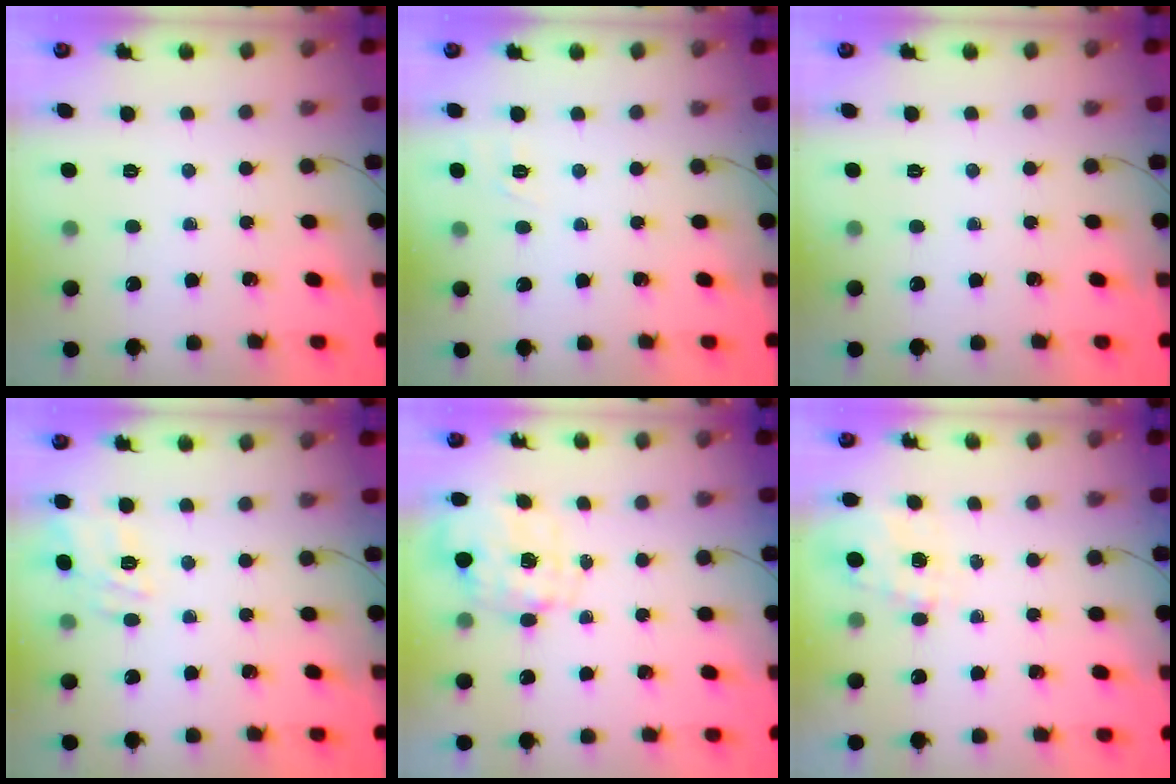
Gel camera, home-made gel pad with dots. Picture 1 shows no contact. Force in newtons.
{"total": 1.7, "press": 0.3, "slide": 1.6}
{"total": 0.0}
{"total": 13.0, "press": 13.0, "slide": 0.6}
{"total": 2.7, "press": 2.6, "slide": 0.9}
{"total": 0.9, "press": 0.4, "slide": 0.8}